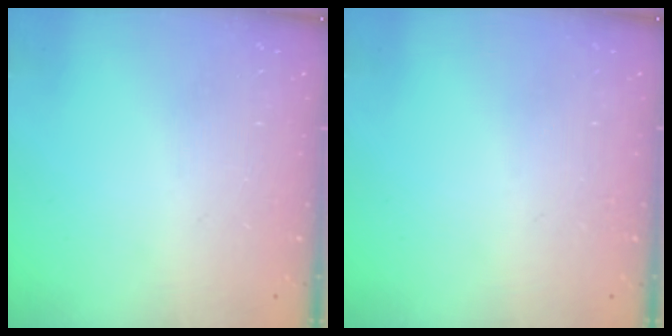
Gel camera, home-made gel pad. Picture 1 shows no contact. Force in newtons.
{"total": 0.0}